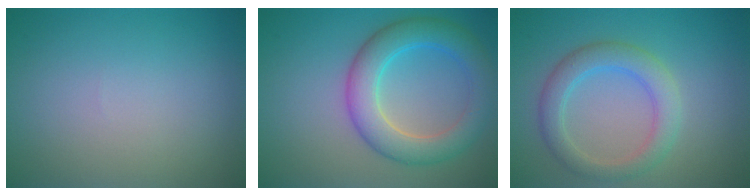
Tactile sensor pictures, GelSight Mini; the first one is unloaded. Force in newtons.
{"total": 5.9, "press": 5.9, "slide": 0.0}
{"total": 3.8, "press": 3.8, "slide": 0.3}